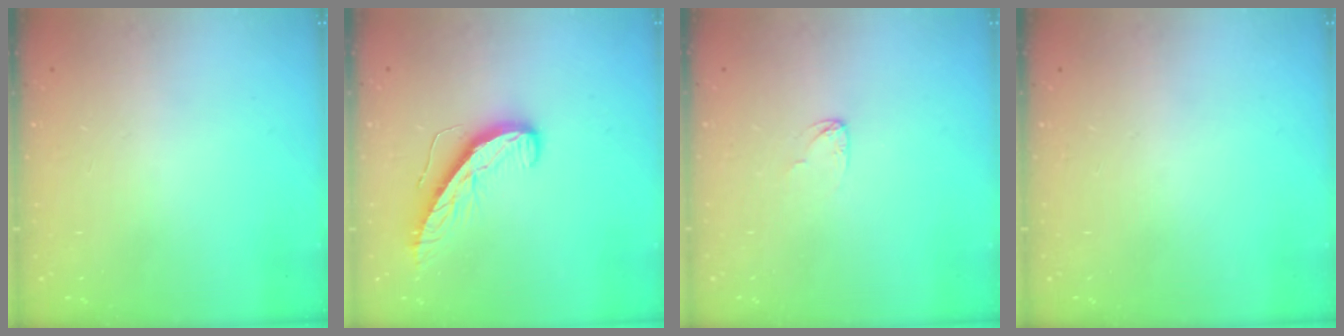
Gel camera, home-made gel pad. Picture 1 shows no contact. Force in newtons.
{"total": 9.3, "press": 9.3, "slide": 0.2}
{"total": 2.9, "press": 2.9, "slide": 0.2}
{"total": 0.0}